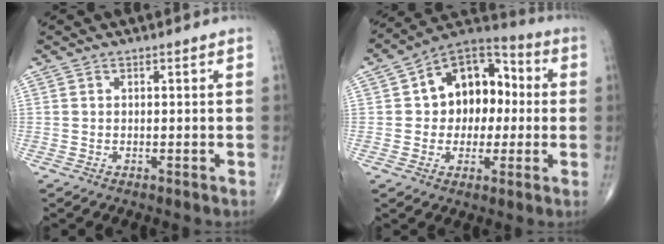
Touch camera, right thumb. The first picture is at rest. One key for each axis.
{"total": 15.3, "fx": 1.2, "fy": 10.9, "fz": 10.6, "tx": -0.096, "ty": 0.033, "tz": 0.008}